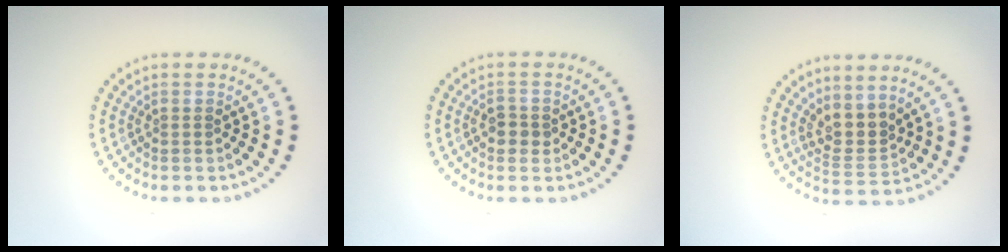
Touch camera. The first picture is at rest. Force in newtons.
{"total": 1.6, "press": 1.6, "slide": 0.1}
{"total": 2.9, "press": 2.2, "slide": 1.9}